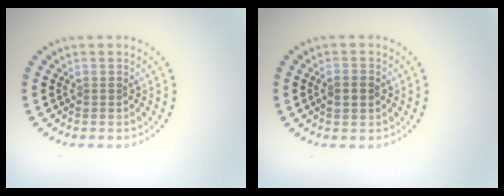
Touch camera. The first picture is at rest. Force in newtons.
{"total": 1.5, "press": 1.5, "slide": 0.1}